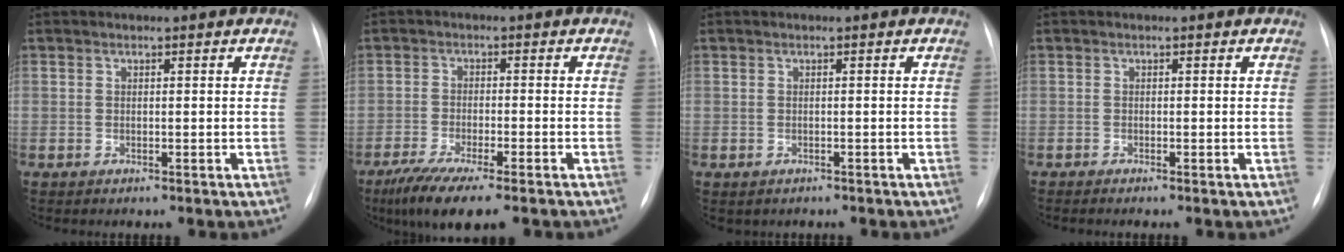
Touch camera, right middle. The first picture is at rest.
{"total": 9.1, "force": [-6.5, 1.1, 6.2], "torque": [-0.108, -0.024, -0.103]}
{"total": 1.1, "force": [-0.8, 0.7, 0.1], "torque": [-0.012, -0.002, -0.007]}
{"total": 0.7, "force": [-0.6, -0.2, 0.4], "torque": [-0.012, -0.003, -0.009]}